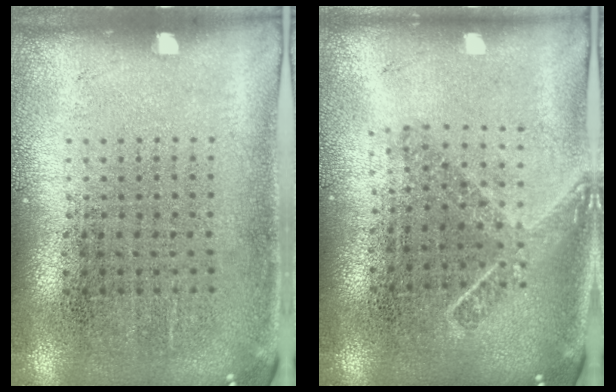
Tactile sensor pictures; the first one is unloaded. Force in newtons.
{"total": 1.8, "press": 1.3, "slide": 1.2}